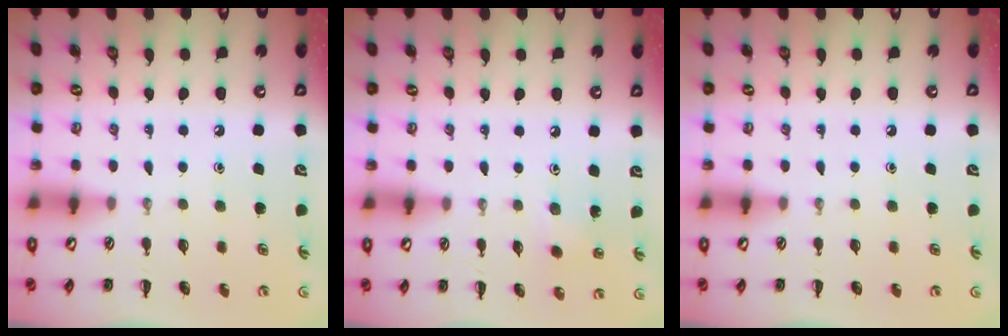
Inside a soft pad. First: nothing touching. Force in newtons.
{"total": 2.8, "press": 2.6, "slide": 0.9}
{"total": 0.0}